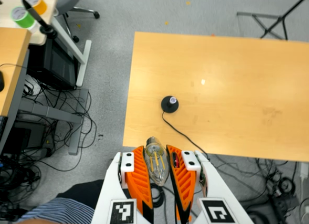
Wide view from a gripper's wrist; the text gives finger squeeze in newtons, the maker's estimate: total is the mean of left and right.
{"total": 22.1, "left": 25.3, "right": 18.9}